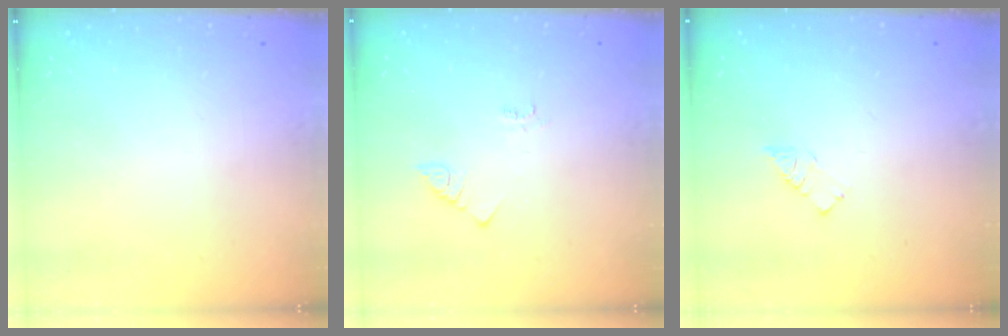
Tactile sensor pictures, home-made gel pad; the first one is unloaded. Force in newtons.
{"total": 1.4, "press": 1.4, "slide": 0.3}
{"total": 3.7, "press": 3.7, "slide": 0.2}